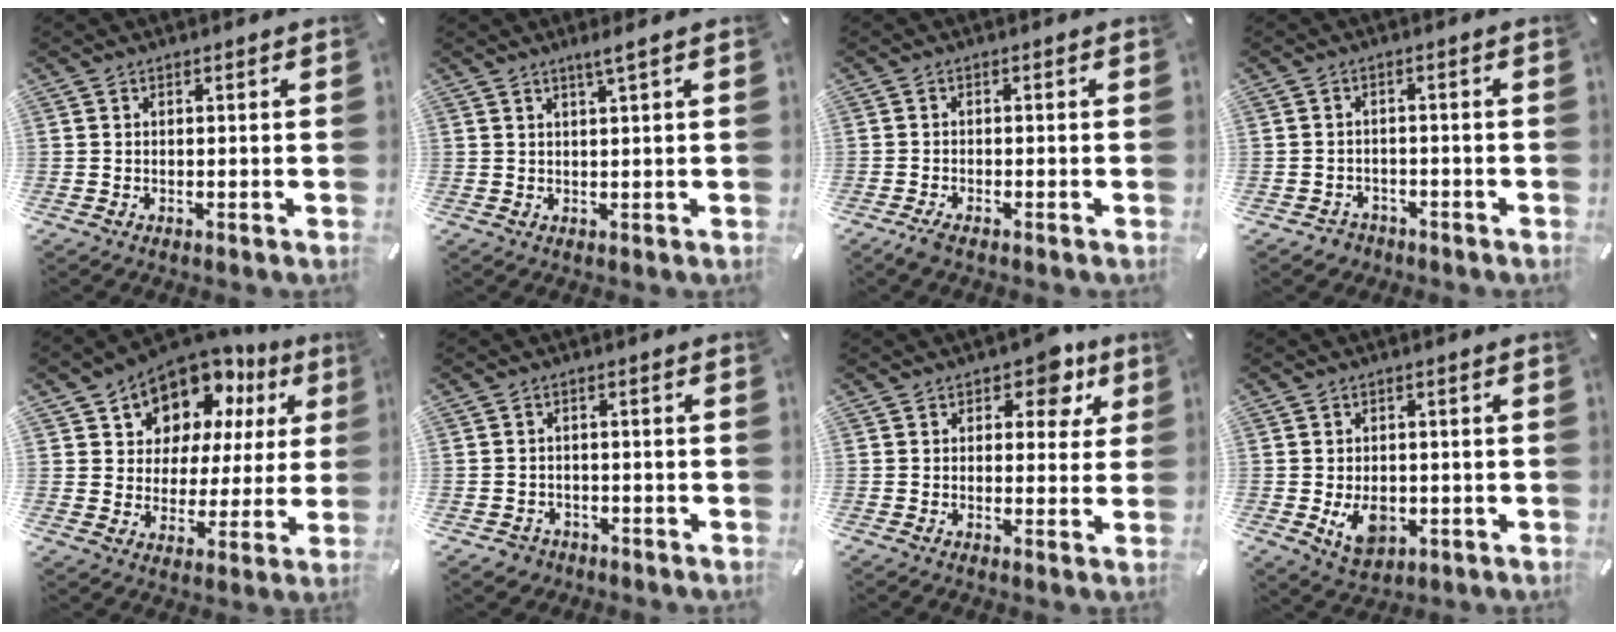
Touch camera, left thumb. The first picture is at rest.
{"total": 2.9, "force": [1.7, -0.1, 2.3], "torque": [-0.047, -0.003, 0.029]}
{"total": 1.9, "force": [-1.5, 0.7, 1.0], "torque": [-0.024, 0.003, -0.030]}
{"total": 2.9, "force": [-1.9, 2.2, 0.5], "torque": [-0.017, 0.007, -0.041]}
{"total": 12.0, "force": [8.3, 8.2, 2.6], "torque": [-0.052, -0.073, 0.152]}
{"total": 2.9, "force": [-1.9, 2.1, 0.5], "torque": [-0.010, 0.011, -0.038]}
{"total": 7.0, "force": [3.6, 4.4, 4.0], "torque": [-0.029, -0.017, 0.053]}
{"total": 7.3, "force": [-1.5, 5.3, 4.8], "torque": [-0.081, -0.005, -0.027]}